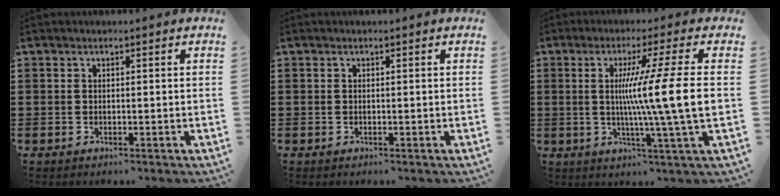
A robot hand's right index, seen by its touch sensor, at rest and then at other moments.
{"total": 0.0}
{"total": 12.1, "force": [0.2, -1.2, 12.0], "torque": [-0.216, -0.015, -0.010]}